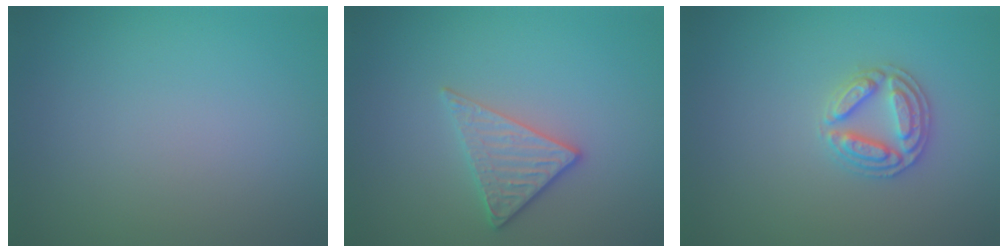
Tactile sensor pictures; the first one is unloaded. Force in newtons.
{"total": 2.9, "press": 2.6, "slide": 1.3}
{"total": 2.8, "press": 2.8, "slide": 0.3}